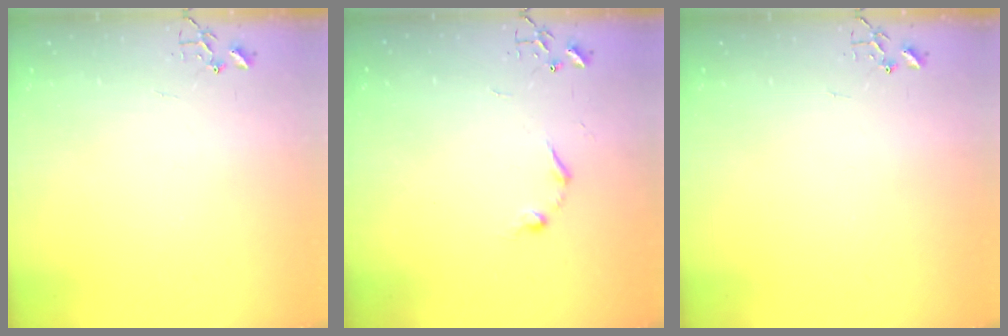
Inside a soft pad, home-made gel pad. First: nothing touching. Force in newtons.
{"total": 7.1, "press": 7.1, "slide": 0.8}
{"total": 0.0}